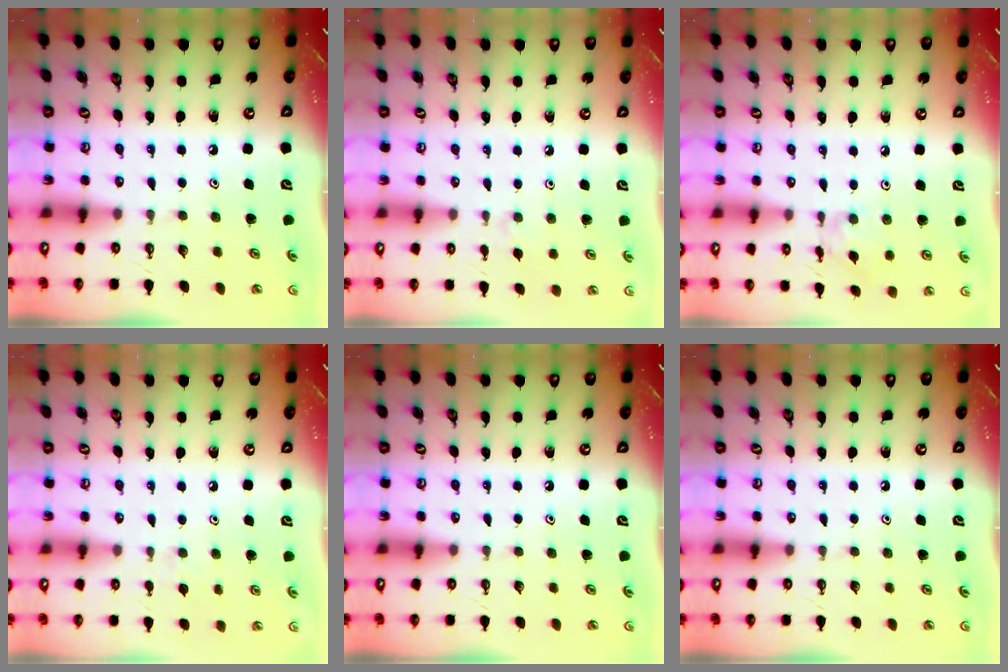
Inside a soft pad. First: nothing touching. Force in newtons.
{"total": 3.2, "press": 3.2, "slide": 0.5}
{"total": 3.1, "press": 3.1, "slide": 0.3}
{"total": 3.8, "press": 3.7, "slide": 0.7}
{"total": 0.0}
{"total": 0.0}